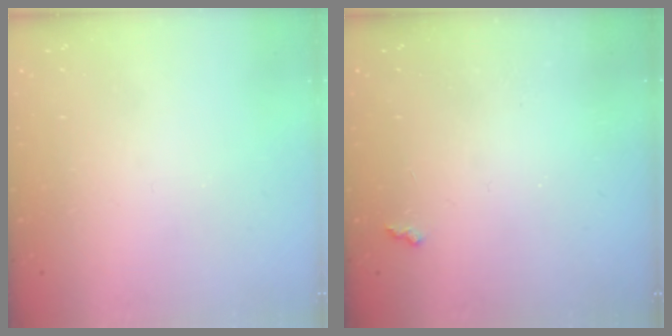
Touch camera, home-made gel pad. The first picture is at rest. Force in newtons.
{"total": 2.6, "press": 2.5, "slide": 0.5}